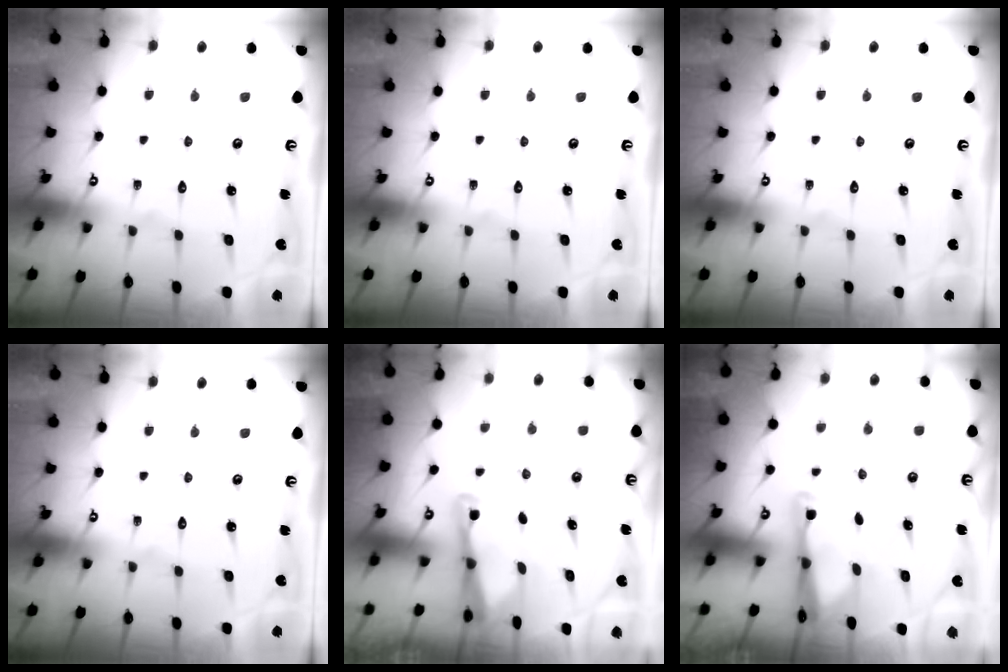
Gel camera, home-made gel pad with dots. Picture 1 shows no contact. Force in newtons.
{"total": 0.0}
{"total": 0.0}
{"total": 0.0}
{"total": 2.8, "press": 2.8, "slide": 0.2}
{"total": 2.8, "press": 2.7, "slide": 0.4}